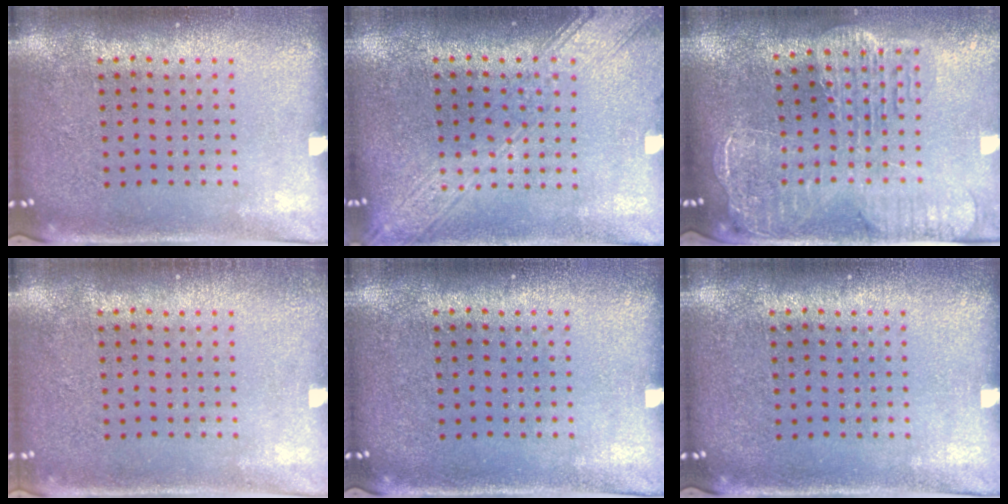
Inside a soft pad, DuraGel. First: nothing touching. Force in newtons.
{"total": 3.1, "press": 3.1, "slide": 0.4}
{"total": 2.7, "press": 2.3, "slide": 1.4}
{"total": 0.8, "press": 0.8, "slide": 0.1}
{"total": 0.0}
{"total": 0.0}